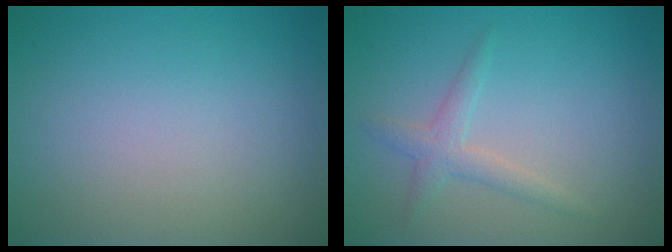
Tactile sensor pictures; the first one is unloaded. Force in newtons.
{"total": 1.9, "press": 1.9, "slide": 0.1}